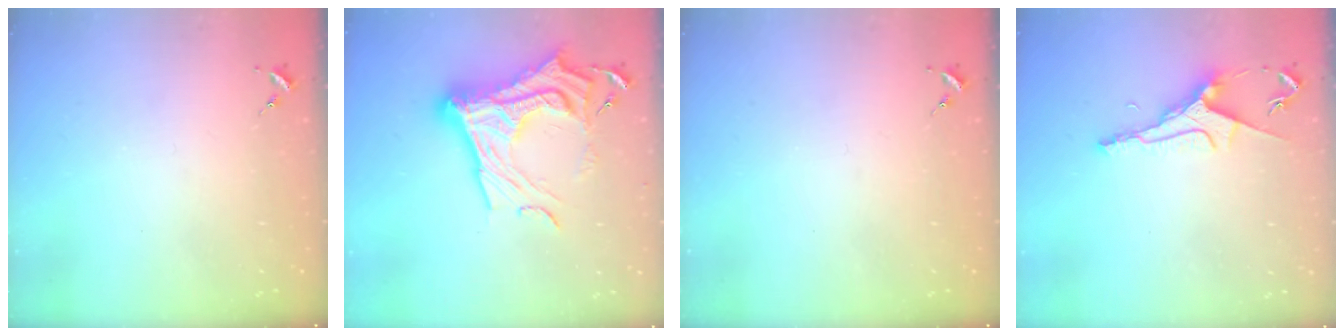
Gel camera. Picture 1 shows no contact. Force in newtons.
{"total": 23.9, "press": 23.8, "slide": 2.1}
{"total": 0.0}
{"total": 9.5, "press": 9.4, "slide": 1.1}